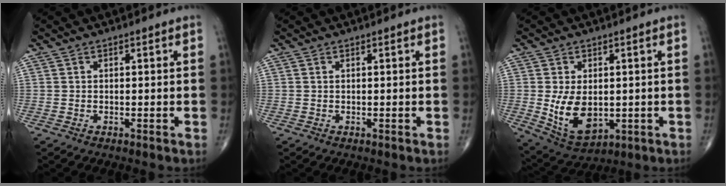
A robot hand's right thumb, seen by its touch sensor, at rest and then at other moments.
{"total": 0.0}
{"total": 10.1, "force": [-0.6, 6.4, 7.9], "torque": [-0.120, -0.015, 0.010]}